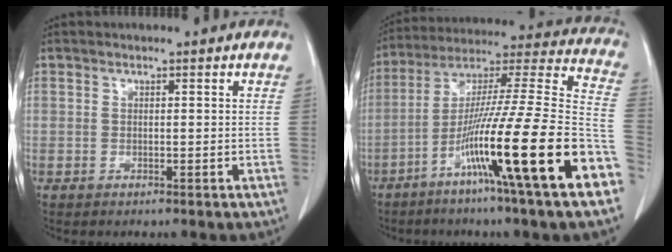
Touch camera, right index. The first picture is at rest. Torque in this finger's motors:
{"motor_torque": [2.14, 0.00, 0.73, 0.21]}